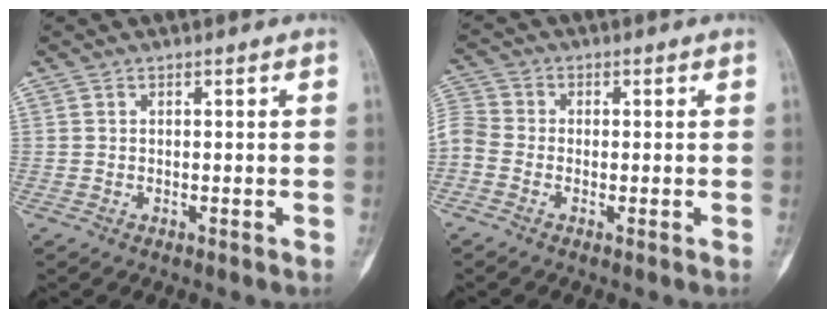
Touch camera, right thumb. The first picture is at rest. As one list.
[{"total": 6.8, "force": [-1.5, 5.2, 4.1], "torque": [-0.101, 0.012, -0.045]}]